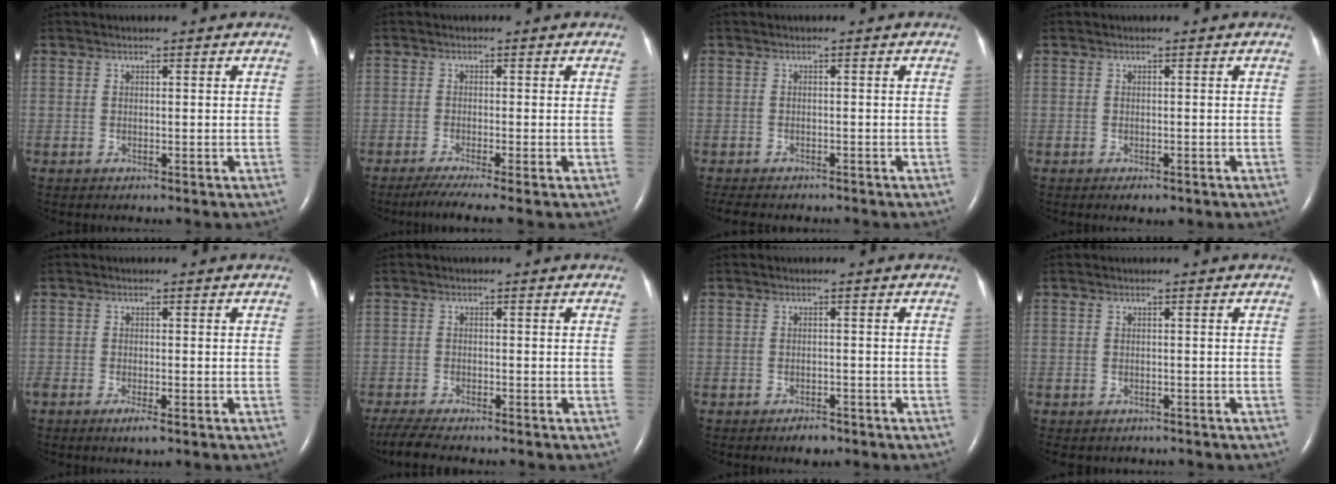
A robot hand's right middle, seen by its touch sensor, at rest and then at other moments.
{"total": 4.6, "force": [-3.4, -0.5, 3.1], "torque": [-0.054, -0.016, -0.062]}
{"total": 6.5, "force": [-5.5, 2.0, 2.8], "torque": [-0.043, -0.009, -0.074]}
{"total": 1.6, "force": [-1.0, 0.7, 1.1], "torque": [-0.016, -0.002, -0.008]}
{"total": 2.2, "force": [-1.4, 0.4, 1.7], "torque": [-0.035, -0.004, -0.026]}
{"total": 6.9, "force": [-5.9, 0.9, 3.4], "torque": [-0.065, -0.019, -0.098]}
{"total": 2.3, "force": [-1.8, 0.9, 1.1], "torque": [-0.024, -0.001, -0.023]}
{"total": 3.9, "force": [-3.3, 1.8, 0.9], "torque": [-0.011, 0.001, -0.038]}